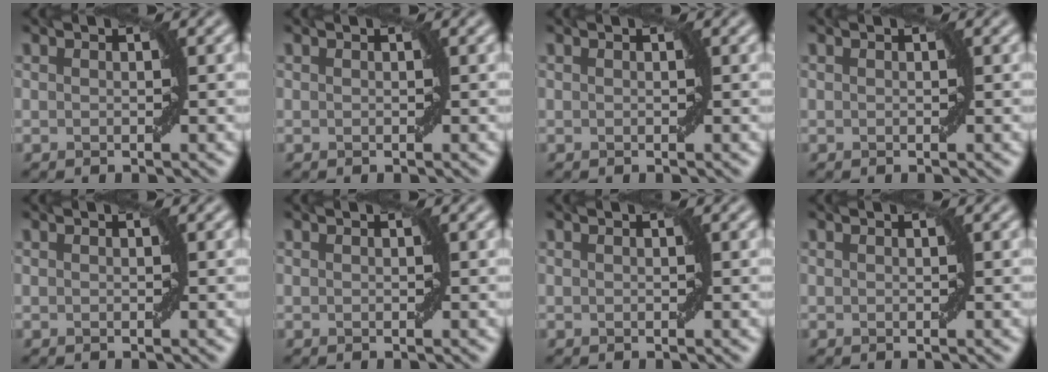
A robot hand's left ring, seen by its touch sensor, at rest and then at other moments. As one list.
[{"total": 0.0}, {"total": 0.0}, {"total": 0.0}, {"total": 0.0}, {"total": 0.0}, {"total": 0.0}, {"total": 0.0}]